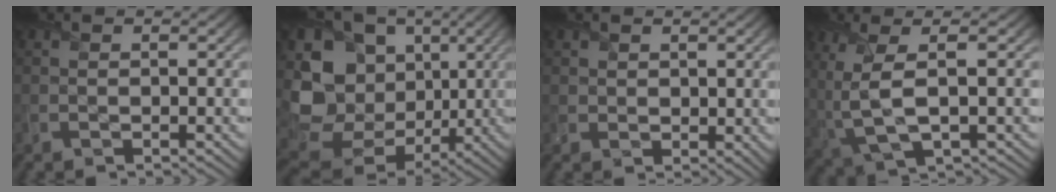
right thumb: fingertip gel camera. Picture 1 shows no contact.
{"total": 16.6, "force": [-0.3, 13.8, 9.2], "torque": [-0.233, -0.020, 0.005]}
{"total": 2.4, "force": [1.2, 1.9, 0.8], "torque": [-0.025, -0.008, 0.021]}
{"total": 7.2, "force": [0.4, 2.5, 6.8], "torque": [-0.164, 0.000, 0.012]}